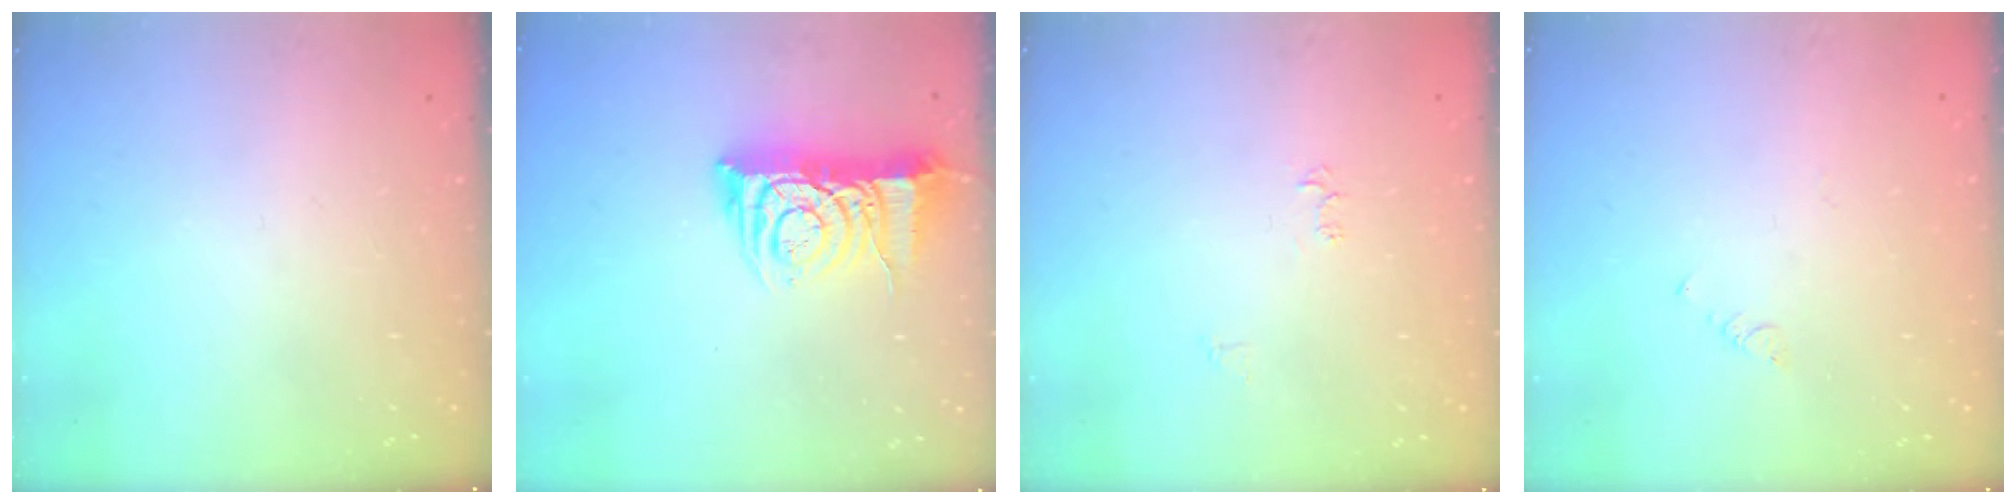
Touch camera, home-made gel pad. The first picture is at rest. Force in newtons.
{"total": 9.6, "press": 9.5, "slide": 1.1}
{"total": 3.7, "press": 3.6, "slide": 0.5}
{"total": 1.0, "press": 0.9, "slide": 0.3}